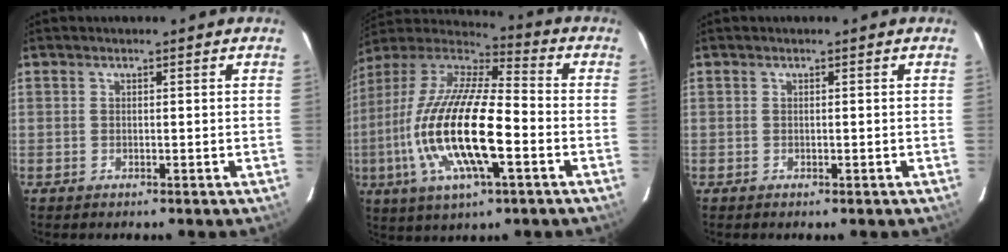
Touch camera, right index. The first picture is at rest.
{"total": 22.4, "force": [-5.6, 6.8, 20.6], "torque": [-0.410, -0.024, -0.110]}
{"total": 0.0}